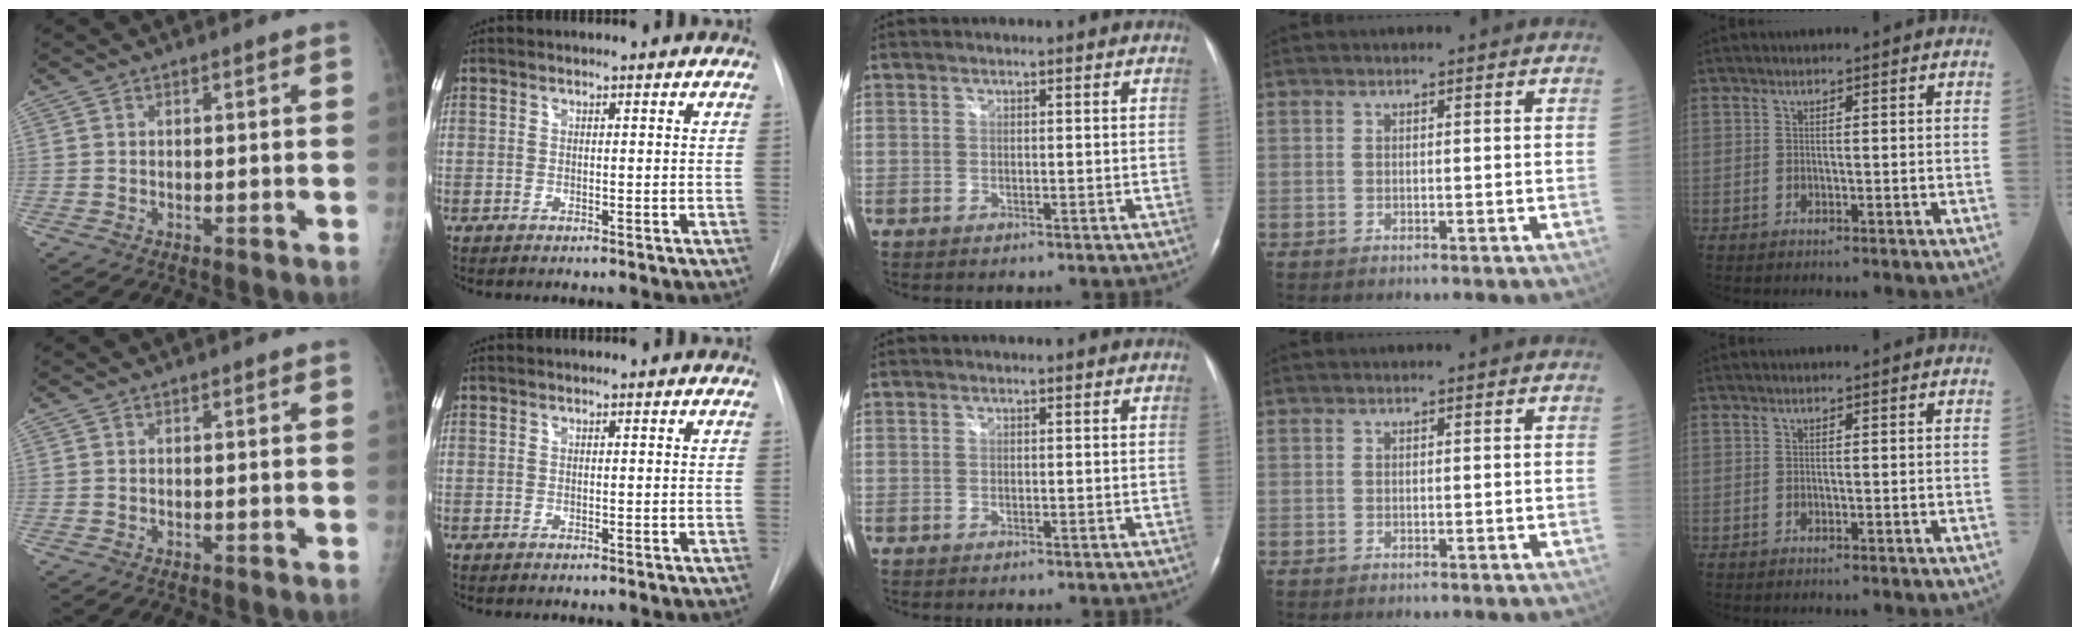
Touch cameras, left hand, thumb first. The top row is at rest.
{}